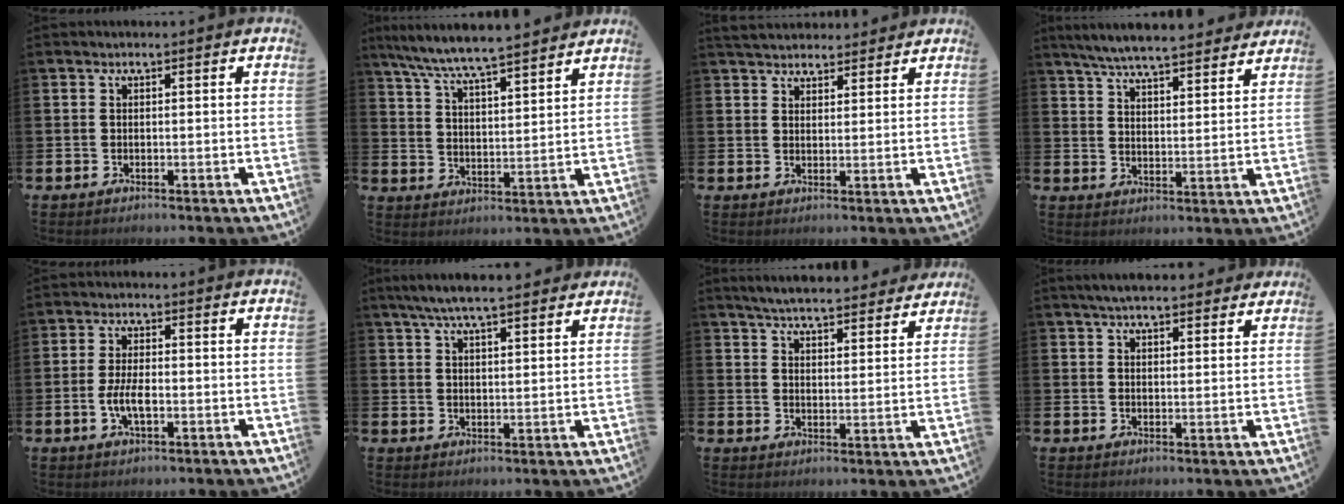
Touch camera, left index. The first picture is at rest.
{"total": 7.4, "force": [7.2, 0.0, 2.0], "torque": [-0.065, -0.046, 0.126]}
{"total": 4.1, "force": [3.9, 1.0, 0.1], "torque": [-0.009, -0.017, 0.073]}
{"total": 6.7, "force": [6.5, 0.5, 1.6], "torque": [-0.046, -0.039, 0.114]}
{"total": 3.9, "force": [-0.9, 1.6, 3.5], "torque": [-0.063, -0.001, -0.019]}
{"total": 6.2, "force": [5.7, 0.7, 2.4], "torque": [-0.055, -0.018, 0.103]}
{"total": 5.8, "force": [5.7, 0.5, 1.0], "torque": [-0.031, -0.036, 0.099]}
{"total": 4.2, "force": [3.9, 0.8, 1.2], "torque": [-0.027, -0.011, 0.071]}